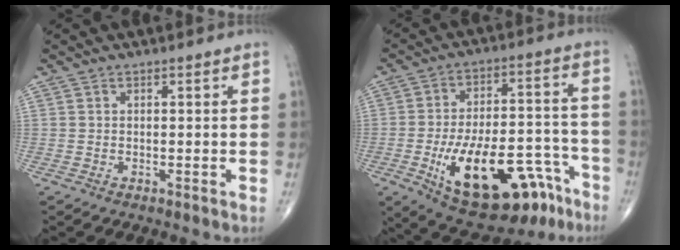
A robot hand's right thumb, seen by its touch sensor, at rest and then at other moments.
{"total": 23.2, "force": [-11.4, 10.5, 17.4], "torque": [-0.250, 0.065, -0.159]}